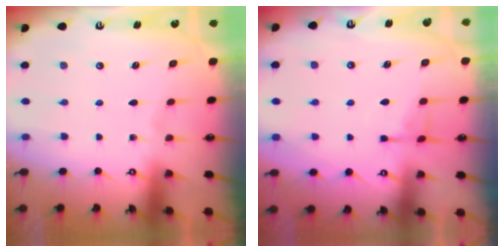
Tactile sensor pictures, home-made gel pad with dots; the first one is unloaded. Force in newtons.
{"total": 5.1, "press": 5.1, "slide": 0.9}